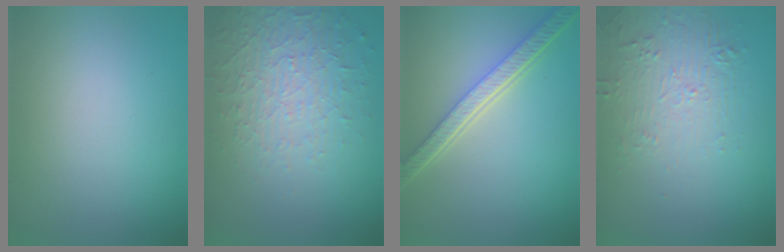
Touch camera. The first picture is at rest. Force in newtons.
{"total": 4.9, "press": 3.2, "slide": 3.7}
{"total": 5.4, "press": 4.2, "slide": 3.4}
{"total": 2.2, "press": 1.3, "slide": 1.8}